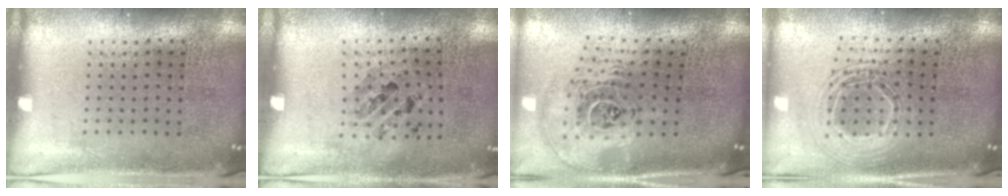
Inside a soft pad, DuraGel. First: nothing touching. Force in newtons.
{"total": 0.9, "press": 0.8, "slide": 0.4}
{"total": 2.6, "press": 1.9, "slide": 1.8}
{"total": 2.0, "press": 1.5, "slide": 1.3}